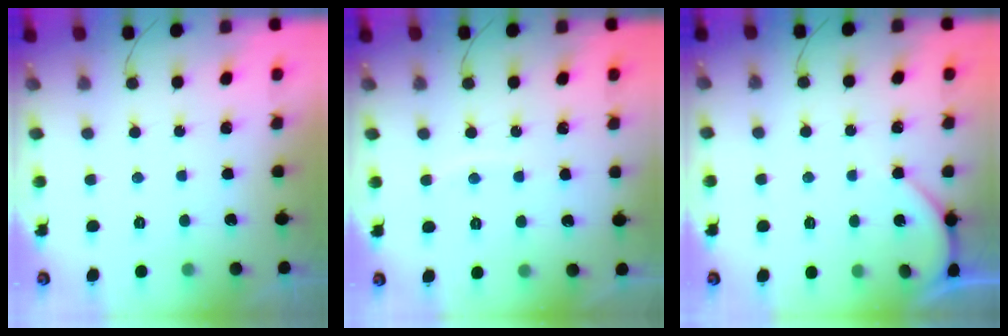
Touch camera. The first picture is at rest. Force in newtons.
{"total": 3.4, "press": 3.4, "slide": 0.5}
{"total": 3.3, "press": 3.3, "slide": 0.4}